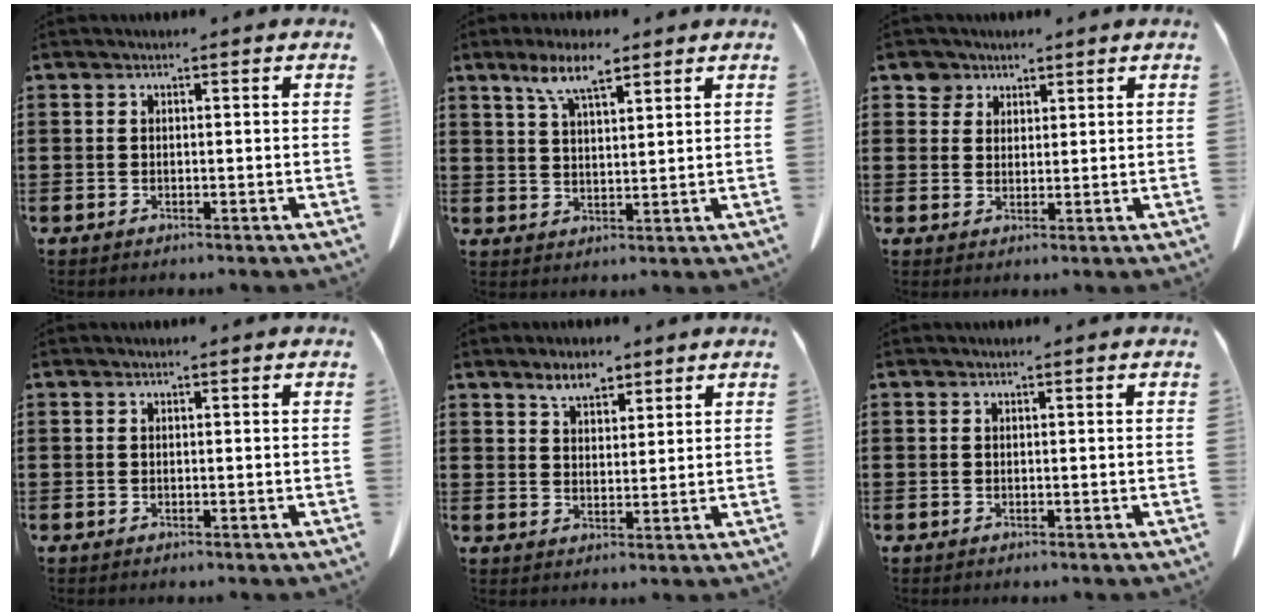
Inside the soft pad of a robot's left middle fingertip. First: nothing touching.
{"total": 7.1, "force": [4.7, 1.9, 5.1], "torque": [-0.110, -0.001, 0.083]}
{"total": 3.2, "force": [2.3, 2.2, 0.3], "torque": [-0.011, 0.003, 0.045]}
{"total": 0.0}
{"total": 4.4, "force": [3.5, 1.9, 1.8], "torque": [-0.036, -0.002, 0.064]}
{"total": 0.0}